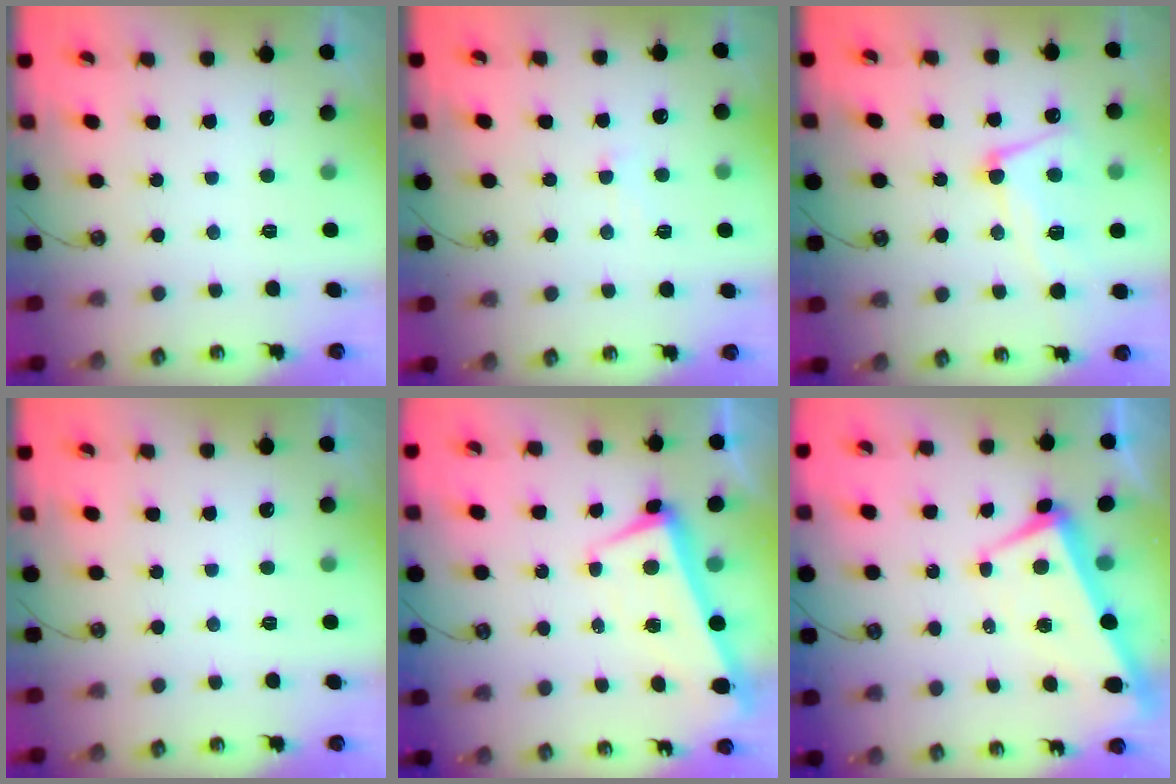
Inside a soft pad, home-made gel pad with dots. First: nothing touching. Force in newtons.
{"total": 0.8, "press": 0.6, "slide": 0.6}
{"total": 8.5, "press": 8.5, "slide": 1.0}
{"total": 0.0}
{"total": 2.2, "press": 2.1, "slide": 0.7}
{"total": 1.1, "press": 0.6, "slide": 0.9}